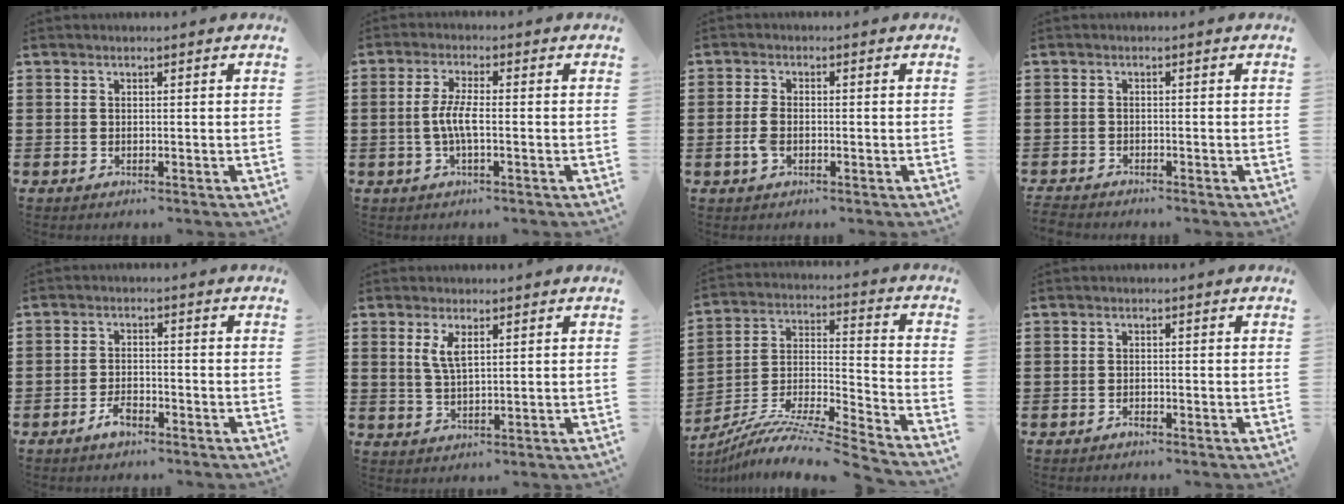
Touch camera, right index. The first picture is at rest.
{"total": 4.2, "force": [-1.0, 0.7, 4.0], "torque": [-0.094, -0.007, -0.027]}
{"total": 3.0, "force": [-0.8, 1.5, 2.4], "torque": [-0.067, -0.005, -0.021]}
{"total": 1.5, "force": [-1.5, 0.1, -0.1], "torque": [-0.003, 0.001, -0.033]}
{"total": 3.1, "force": [-2.1, 1.2, 1.9], "torque": [-0.041, 0.002, -0.041]}
{"total": 3.4, "force": [1.4, 1.1, 2.9], "torque": [-0.062, 0.004, 0.022]}
{"total": 9.8, "force": [-8.7, 0.5, 4.5], "torque": [-0.083, 0.001, -0.176]}
{"total": 1.0, "force": [-0.9, 0.3, 0.4], "torque": [-0.011, -0.003, -0.017]}